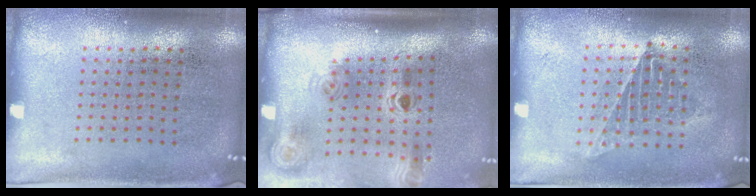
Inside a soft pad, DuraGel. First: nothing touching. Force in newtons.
{"total": 2.1, "press": 1.4, "slide": 1.5}
{"total": 1.0, "press": 1.0, "slide": 0.2}